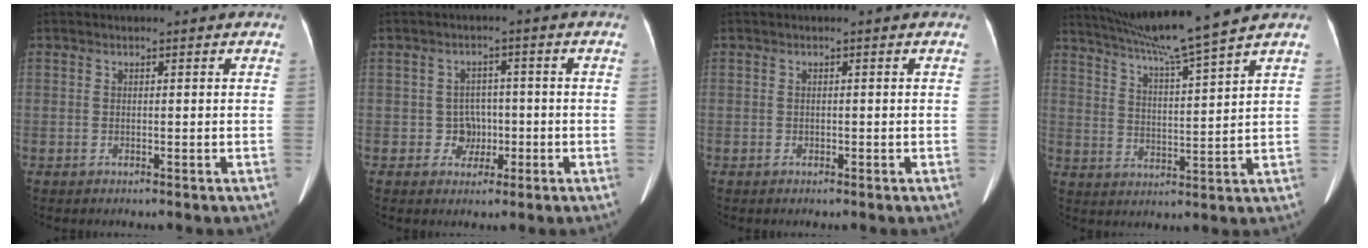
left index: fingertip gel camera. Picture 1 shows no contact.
{"total": 3.3, "force": [-0.9, 3.1, 0.8], "torque": [-0.005, 0.010, -0.011]}
{"total": 0.0}
{"total": 12.3, "force": [10.5, -2.2, 6.0], "torque": [-0.105, -0.003, 0.174]}